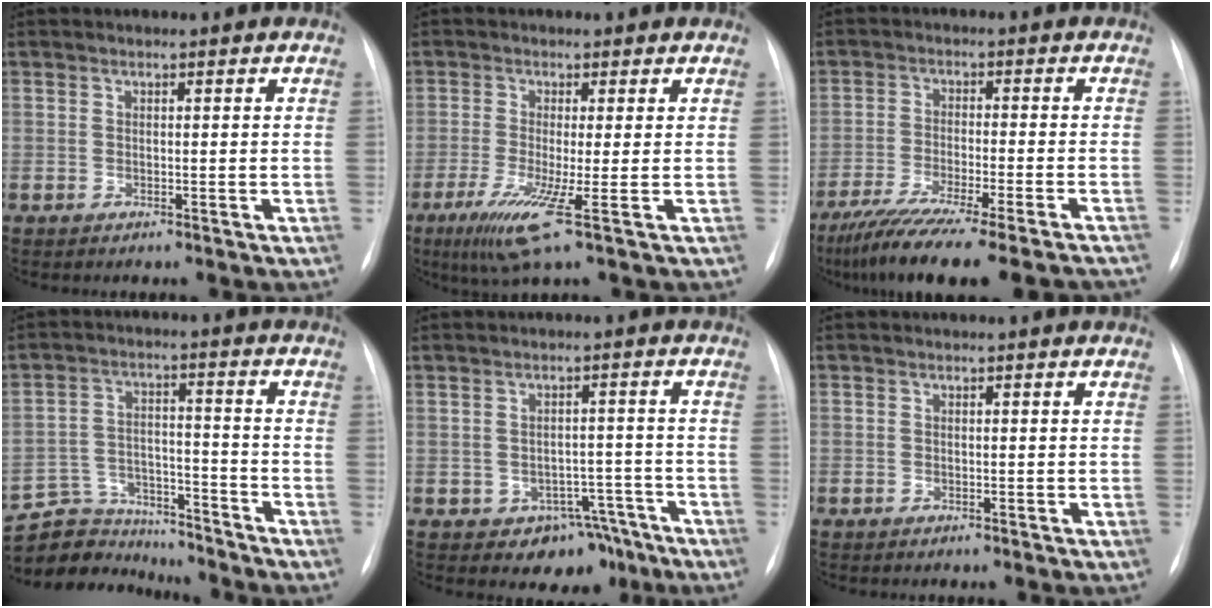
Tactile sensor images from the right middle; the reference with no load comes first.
{"total": 6.1, "force": [-2.3, -0.5, 5.6], "torque": [-0.110, -0.023, -0.043]}
{"total": 19.4, "force": [-16.5, 1.1, 10.1], "torque": [-0.130, -0.042, -0.243]}
{"total": 11.6, "force": [-11.0, 3.7, 0.3], "torque": [-0.006, 0.044, -0.184]}
{"total": 6.7, "force": [-4.5, 4.7, 1.6], "torque": [0.002, 0.027, -0.053]}
{"total": 1.3, "force": [-0.9, 0.9, 0.2], "torque": [-0.009, 0.002, -0.011]}